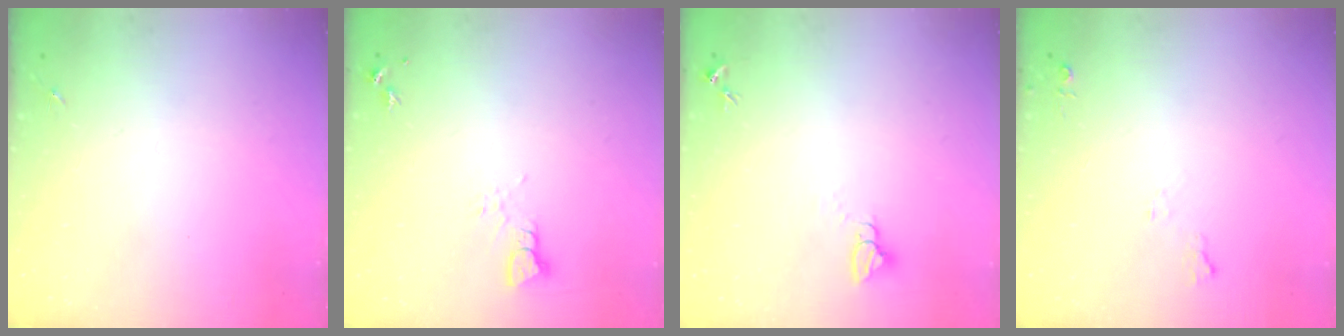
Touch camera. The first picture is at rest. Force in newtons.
{"total": 3.0, "press": 3.0, "slide": 0.2}
{"total": 2.7, "press": 2.7, "slide": 0.1}
{"total": 4.9, "press": 4.8, "slide": 0.9}